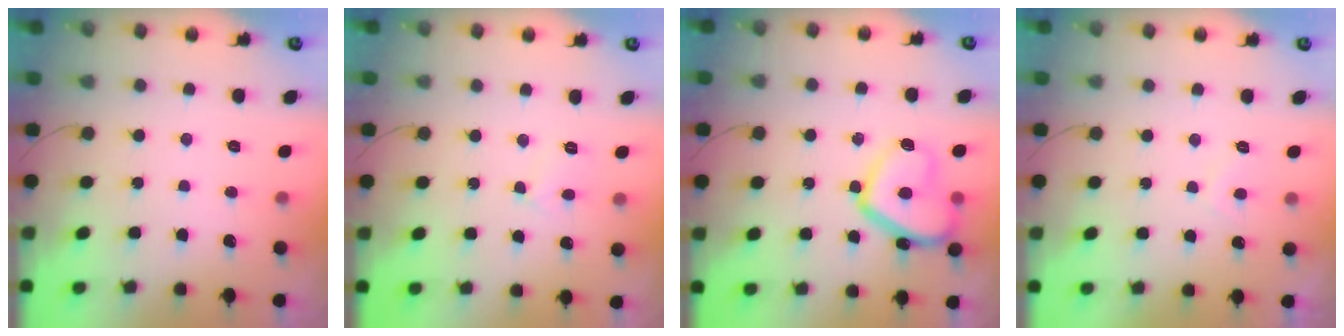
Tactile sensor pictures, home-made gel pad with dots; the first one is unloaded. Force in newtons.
{"total": 3.4, "press": 3.4, "slide": 0.3}
{"total": 14.7, "press": 14.6, "slide": 1.4}
{"total": 1.8, "press": 1.6, "slide": 0.8}